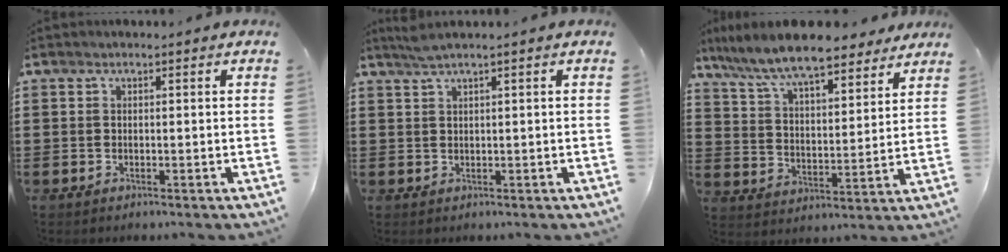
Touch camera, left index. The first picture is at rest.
{"total": 1.7, "force": [1.1, -0.1, 1.3], "torque": [-0.027, -0.002, 0.021]}
{"total": 9.6, "force": [8.5, 1.2, 4.2], "torque": [-0.117, -0.039, 0.150]}